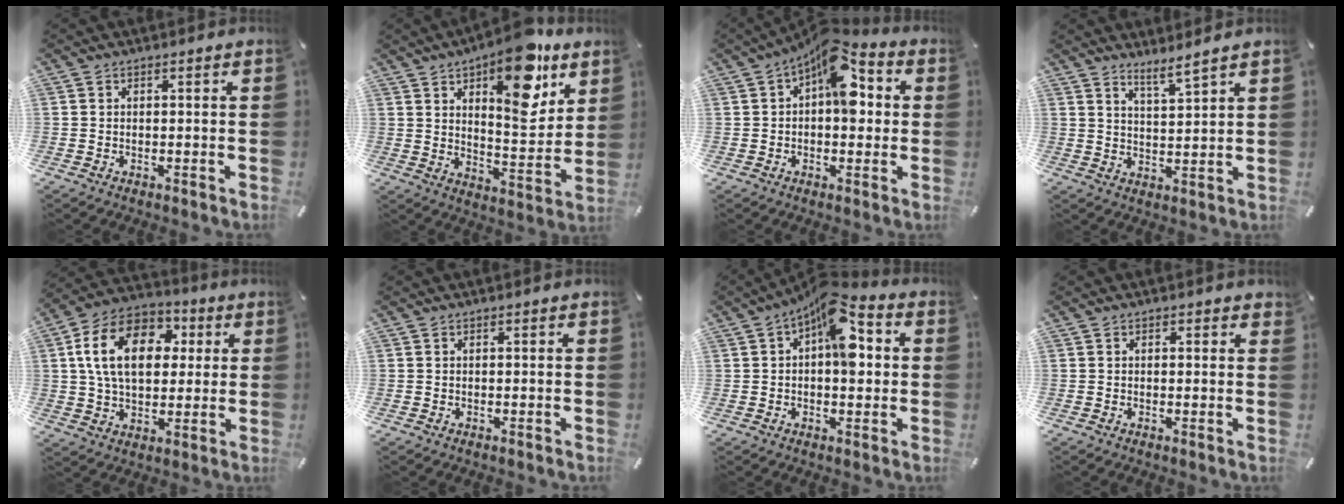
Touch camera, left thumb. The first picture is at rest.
{"total": 17.3, "force": [10.0, 7.6, 11.9], "torque": [-0.150, -0.060, 0.165]}
{"total": 11.4, "force": [3.6, 6.3, 8.8], "torque": [-0.104, -0.031, 0.057]}
{"total": 5.0, "force": [4.7, 0.1, 1.7], "torque": [-0.037, -0.032, 0.083]}
{"total": 16.9, "force": [3.5, 11.9, 11.5], "torque": [-0.222, 0.008, 0.060]}
{"total": 0.0}
{"total": 11.4, "force": [3.3, 5.9, 9.2], "torque": [-0.110, -0.028, 0.052]}
{"total": 0.6, "force": [0.3, 0.4, 0.3], "torque": [0.002, -0.001, 0.004]}